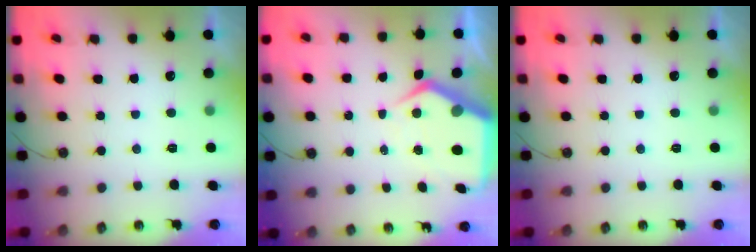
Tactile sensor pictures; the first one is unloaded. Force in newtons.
{"total": 8.1, "press": 8.0, "slide": 0.8}
{"total": 0.0}